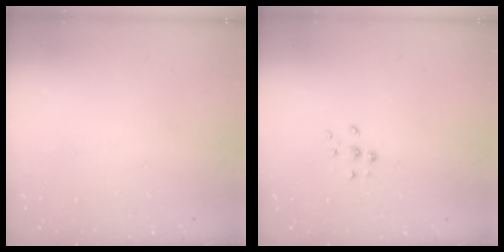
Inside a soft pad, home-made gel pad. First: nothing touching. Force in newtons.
{"total": 6.6, "press": 6.6, "slide": 0.5}